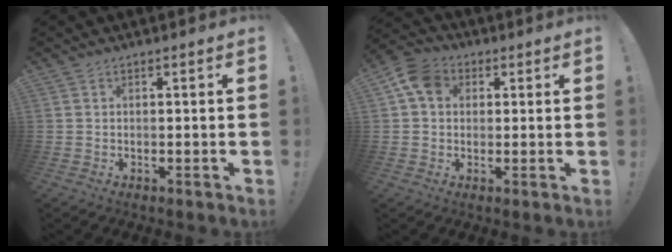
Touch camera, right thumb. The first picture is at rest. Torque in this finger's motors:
{"motor_torque": [0.06, 0.07, 0.20, -0.12, 0.04]}